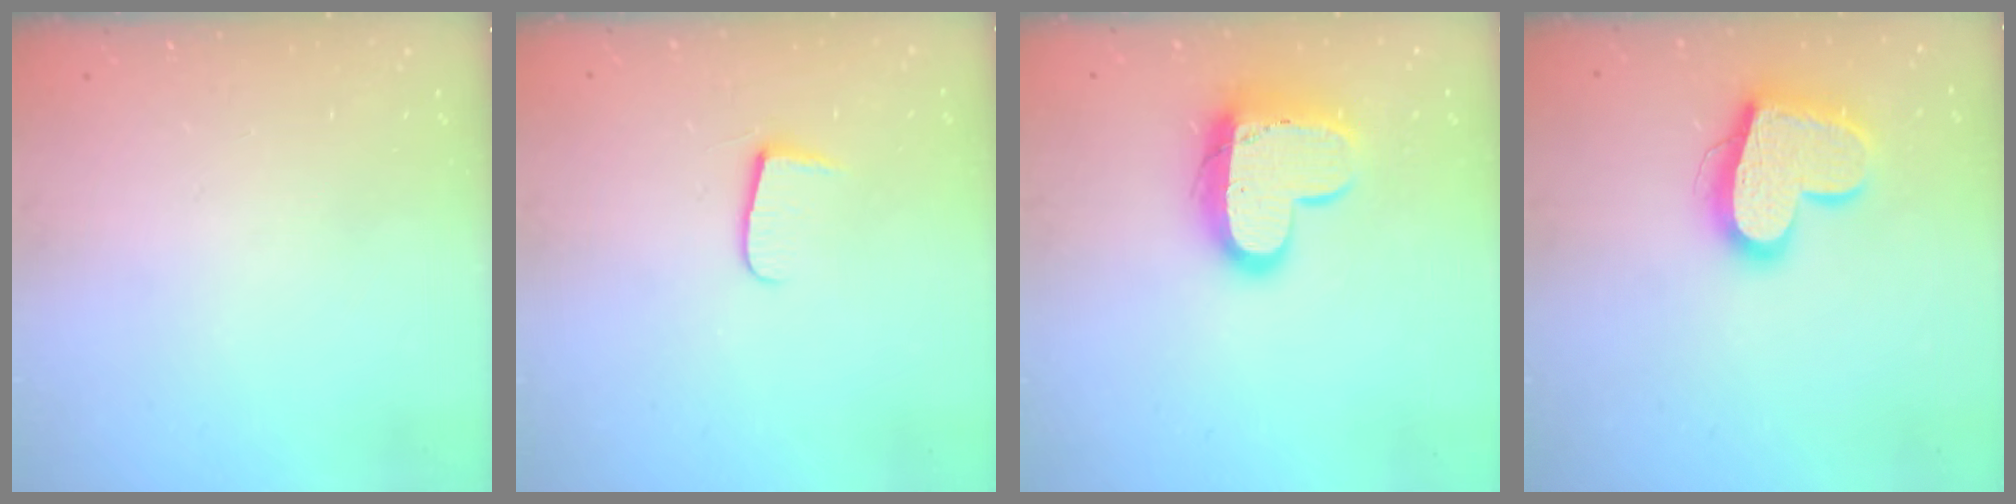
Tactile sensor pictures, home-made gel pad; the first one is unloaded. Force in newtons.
{"total": 6.5, "press": 6.5, "slide": 0.8}
{"total": 14.4, "press": 14.4, "slide": 1.1}
{"total": 19.3, "press": 19.2, "slide": 1.5}